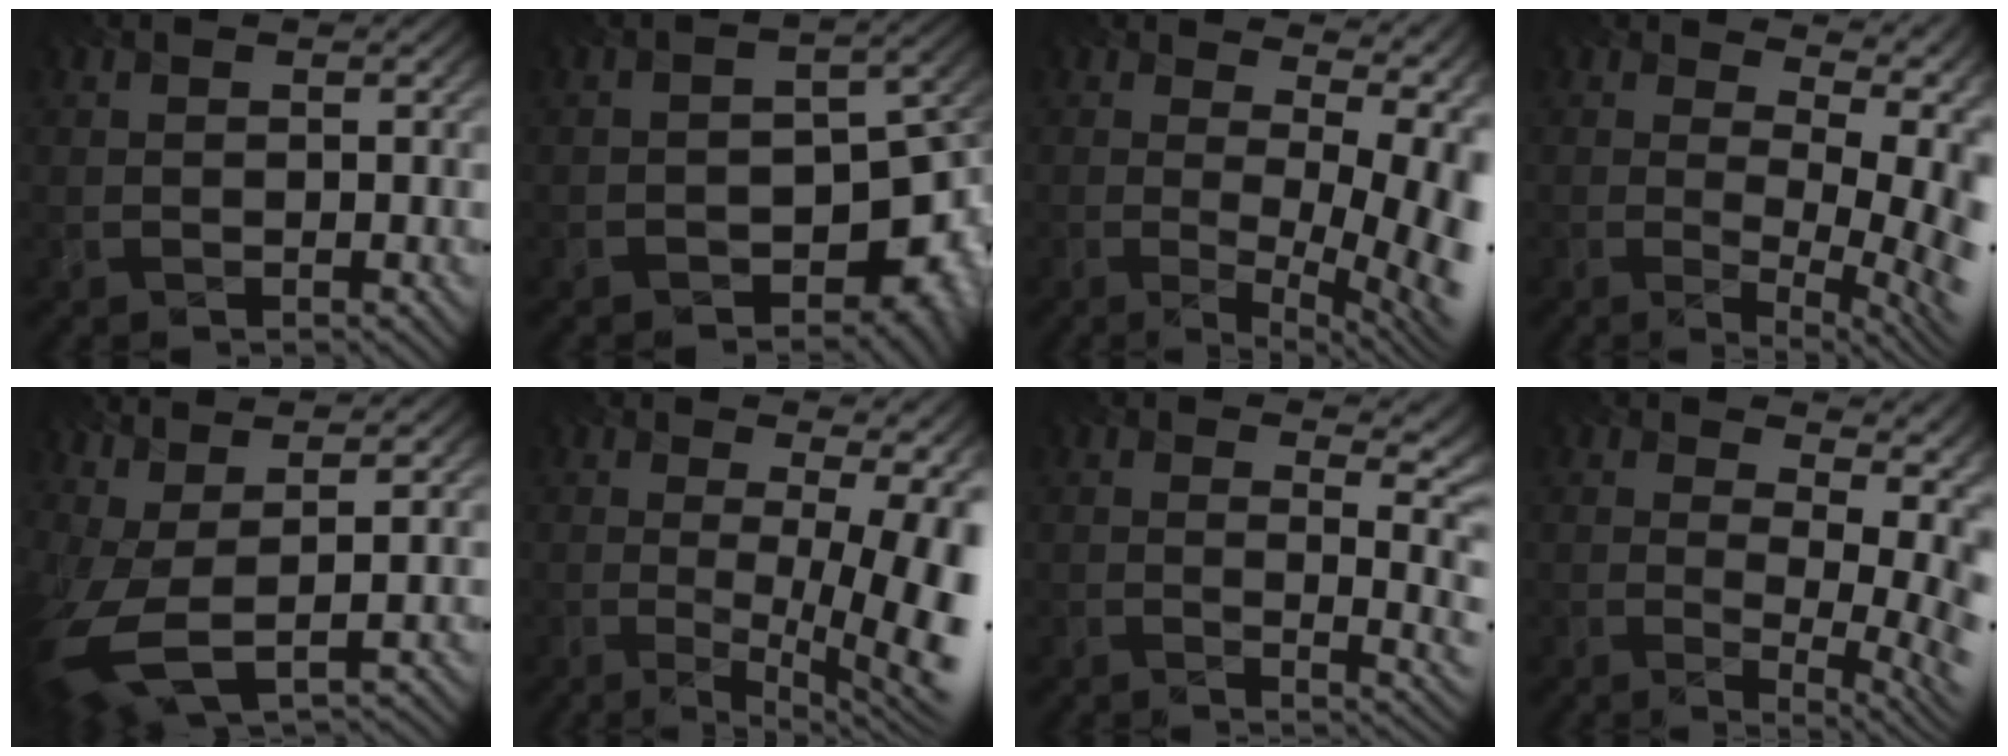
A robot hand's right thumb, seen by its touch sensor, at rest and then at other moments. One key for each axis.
{"total": 11.2, "fx": -4.0, "fy": 6.9, "fz": 7.8, "tx": -0.113, "ty": -0.034, "tz": -0.059}
{"total": 14.2, "fx": 3.7, "fy": 6.2, "fz": 12.3, "tx": -0.149, "ty": 0.035, "tz": 0.066}
{"total": 11.4, "fx": 3.9, "fy": 4.6, "fz": 9.7, "tx": -0.135, "ty": 0.016, "tz": 0.063}
{"total": 10.0, "fx": -0.1, "fy": 4.7, "fz": 8.8, "tx": -0.212, "ty": -0.024, "tz": 0.022}
{"total": 14.7, "fx": 1.7, "fy": 5.3, "fz": 13.6, "tx": -0.168, "ty": 0.037, "tz": 0.043}
{"total": 10.3, "fx": 4.6, "fy": 4.2, "fz": 8.1, "tx": -0.112, "ty": 0.017, "tz": 0.054}
{"total": 10.5, "fx": 4.7, "fy": 4.6, "fz": 8.2, "tx": -0.111, "ty": 0.012, "tz": 0.054}